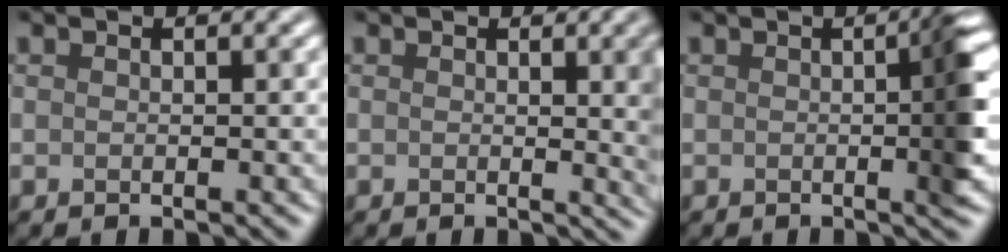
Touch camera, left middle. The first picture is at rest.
{"total": 5.1, "force": [0.8, 1.9, 4.7], "torque": [-0.034, -0.001, 0.014]}
{"total": 4.7, "force": [0.1, 1.0, 4.6], "torque": [-0.051, 0.009, -0.003]}